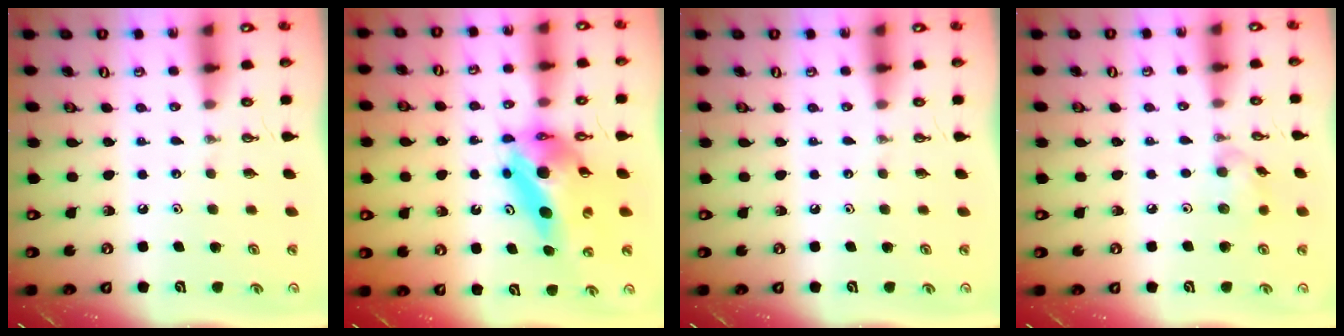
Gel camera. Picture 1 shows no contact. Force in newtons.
{"total": 13.9, "press": 13.8, "slide": 1.3}
{"total": 0.0}
{"total": 7.8, "press": 7.8, "slide": 0.2}